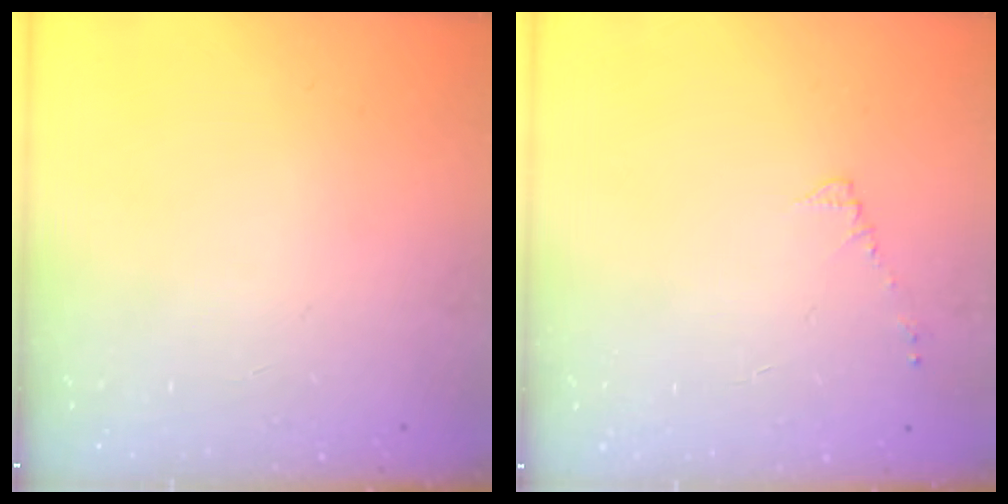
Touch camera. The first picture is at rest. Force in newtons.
{"total": 4.3, "press": 4.3, "slide": 0.6}